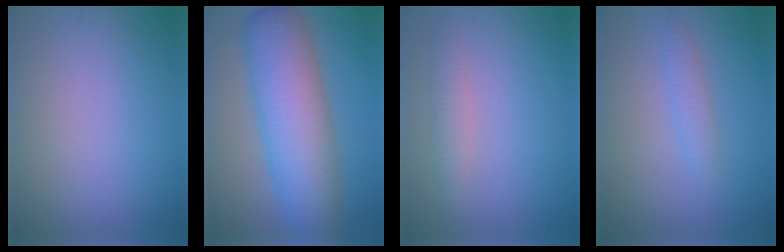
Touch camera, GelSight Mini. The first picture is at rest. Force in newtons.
{"total": 10.2, "press": 10.2, "slide": 0.3}
{"total": 1.8, "press": 1.8, "slide": 0.2}
{"total": 1.7, "press": 1.7, "slide": 0.1}